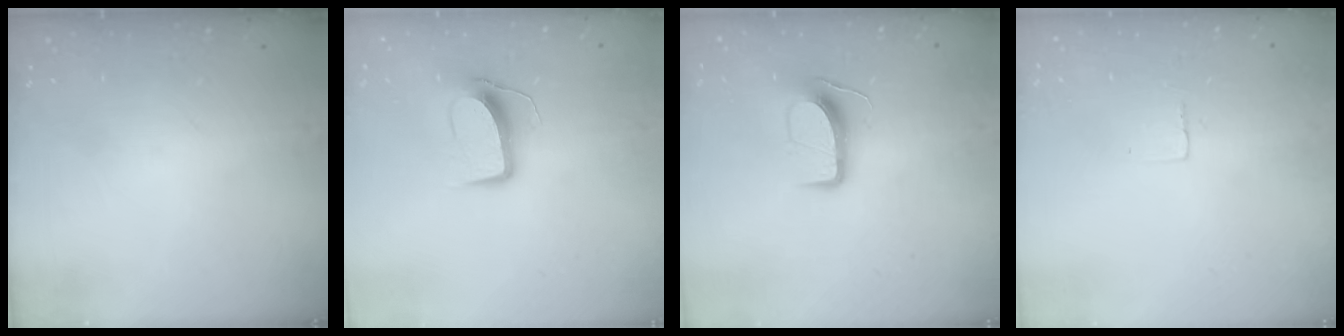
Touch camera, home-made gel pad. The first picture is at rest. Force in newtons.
{"total": 9.7, "press": 9.7, "slide": 0.6}
{"total": 9.9, "press": 9.9, "slide": 0.2}
{"total": 1.9, "press": 1.9, "slide": 0.1}